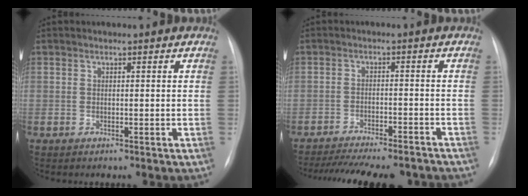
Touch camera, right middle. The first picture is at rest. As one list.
[{"total": 17.3, "force": [-15.4, 3.6, 7.1], "torque": [-0.135, -0.013, -0.205]}]